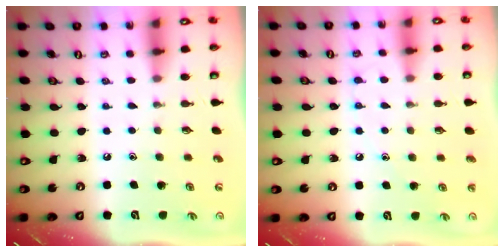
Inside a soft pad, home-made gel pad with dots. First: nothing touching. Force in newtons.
{"total": 6.7, "press": 6.5, "slide": 1.3}